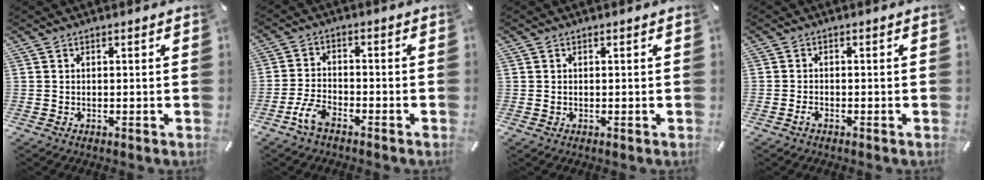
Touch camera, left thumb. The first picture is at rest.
{"total": 5.9, "force": [-3.8, 2.8, 3.4], "torque": [-0.085, 0.013, -0.078]}
{"total": 0.6, "force": [0.0, 0.5, 0.3], "torque": [-0.004, 0.003, -0.001]}
{"total": 1.5, "force": [-1.0, 0.7, 0.9], "torque": [-0.017, 0.002, -0.019]}